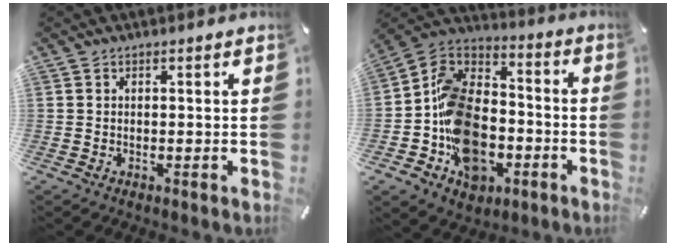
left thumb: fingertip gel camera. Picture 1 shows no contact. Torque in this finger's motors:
{"motor_torque": [0.78, 3.71, 1.51, 0.01, 0.68]}